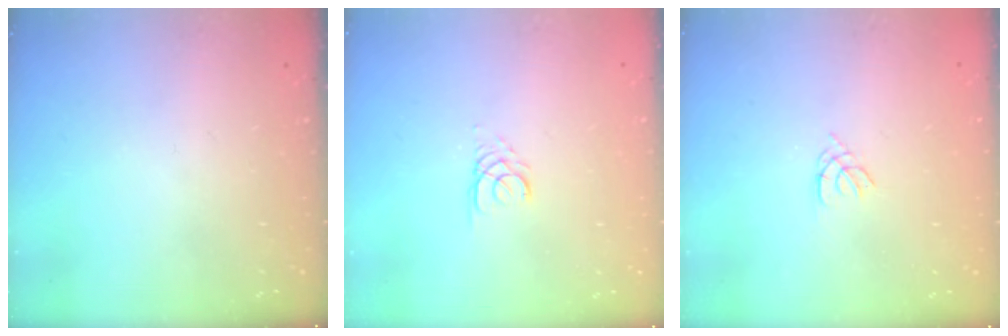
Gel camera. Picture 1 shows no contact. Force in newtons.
{"total": 2.6, "press": 2.6, "slide": 0.3}
{"total": 1.1, "press": 1.0, "slide": 0.3}